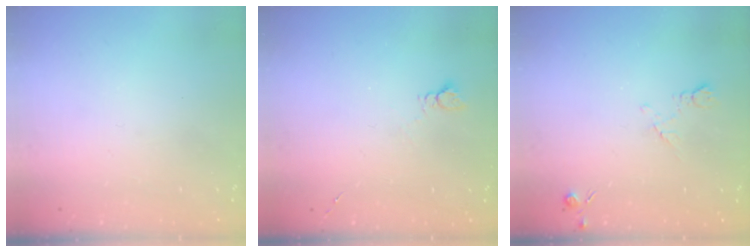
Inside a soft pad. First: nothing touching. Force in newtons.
{"total": 2.6, "press": 2.6, "slide": 0.4}
{"total": 6.2, "press": 6.1, "slide": 0.8}